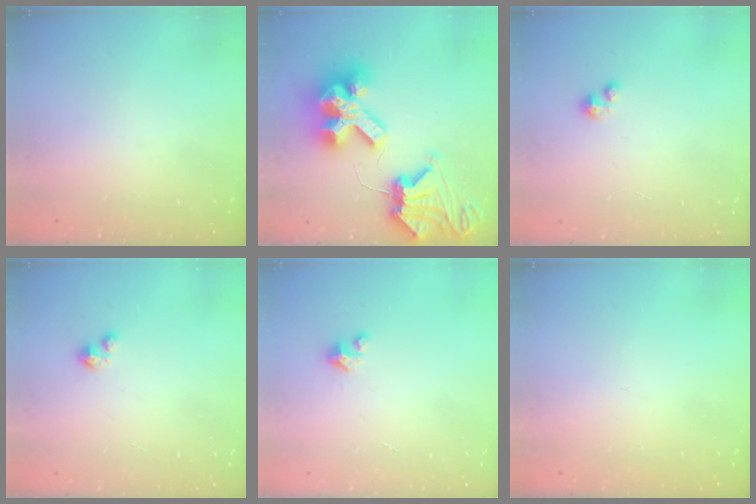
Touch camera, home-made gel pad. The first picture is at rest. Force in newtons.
{"total": 18.4, "press": 18.3, "slide": 2.4}
{"total": 0.9, "press": 0.9, "slide": 0.3}
{"total": 1.2, "press": 1.2, "slide": 0.2}
{"total": 3.2, "press": 3.2, "slide": 0.3}
{"total": 0.0}